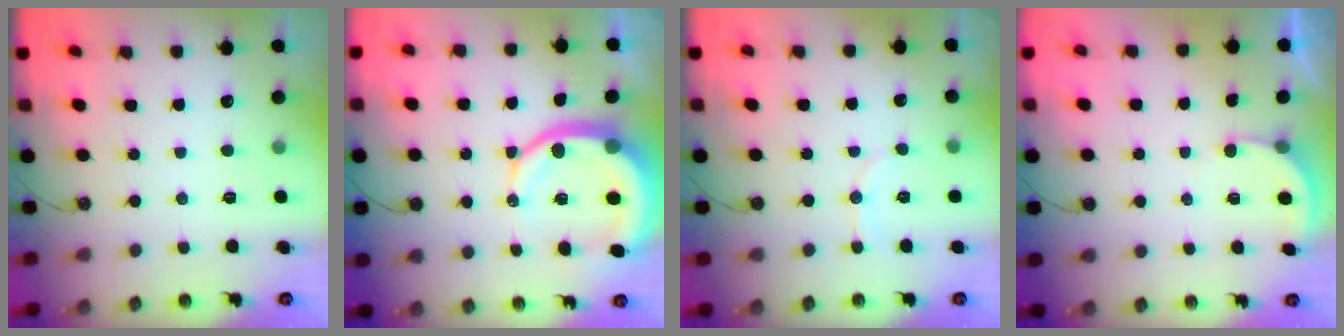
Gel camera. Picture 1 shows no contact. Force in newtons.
{"total": 12.6, "press": 12.5, "slide": 1.6}
{"total": 5.1, "press": 5.0, "slide": 0.7}
{"total": 2.4, "press": 2.4, "slide": 0.3}